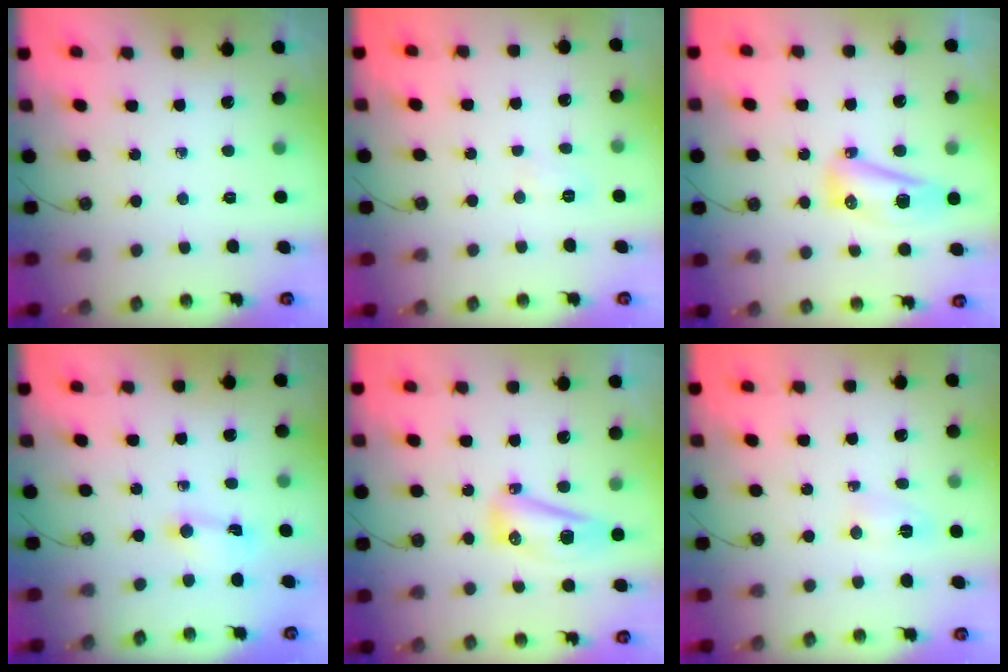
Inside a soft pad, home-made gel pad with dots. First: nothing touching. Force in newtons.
{"total": 3.4, "press": 3.2, "slide": 1.0}
{"total": 10.8, "press": 10.8, "slide": 1.3}
{"total": 1.5, "press": 1.5, "slide": 0.1}
{"total": 10.8, "press": 10.8, "slide": 1.3}
{"total": 3.0, "press": 2.8, "slide": 1.1}